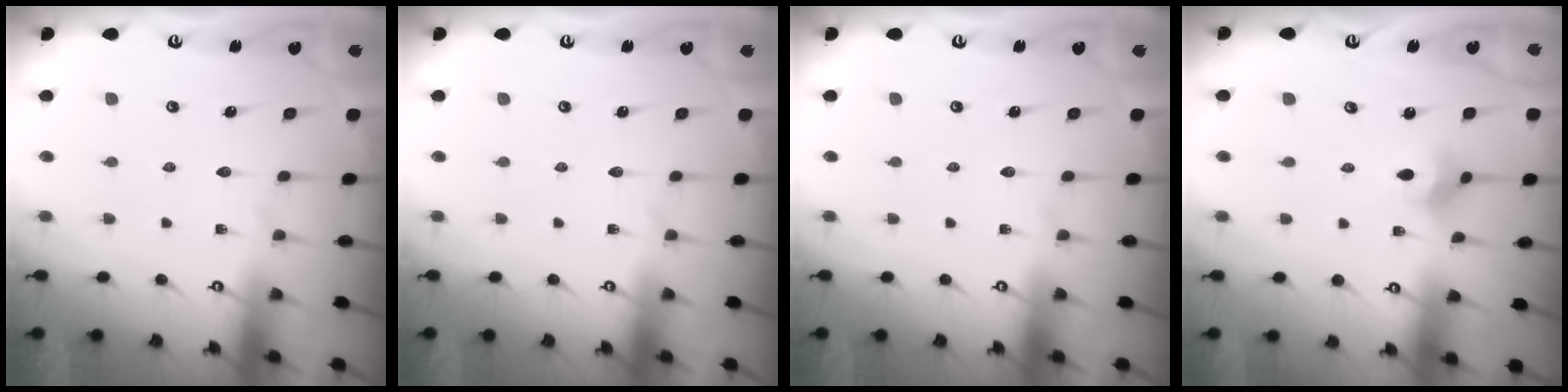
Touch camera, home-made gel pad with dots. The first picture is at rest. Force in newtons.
{"total": 0.0}
{"total": 0.0}
{"total": 2.9, "press": 2.8, "slide": 0.8}